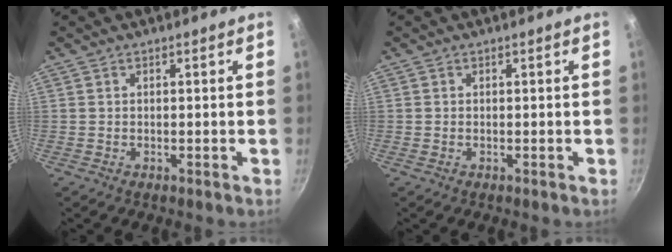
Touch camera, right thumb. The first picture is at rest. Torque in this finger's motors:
{"motor_torque": [-0.05, -0.25, 0.19, 0.07, -0.02]}